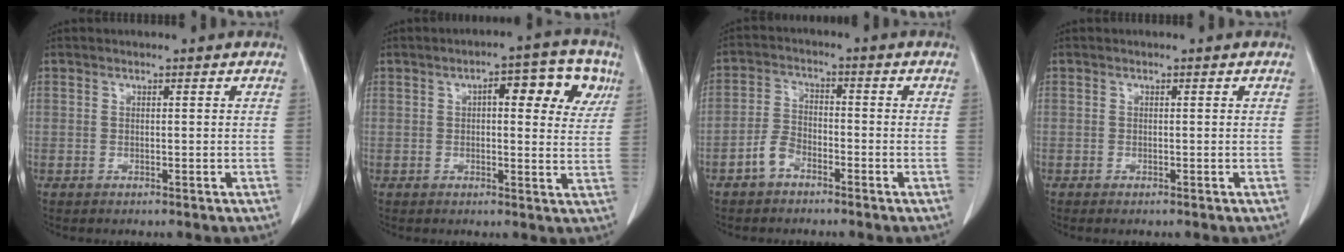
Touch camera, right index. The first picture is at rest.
{"total": 10.5, "force": [3.8, 3.8, 9.0], "torque": [-0.115, 0.025, 0.047]}
{"total": 4.7, "force": [-2.8, 2.8, 2.5], "torque": [-0.058, 0.014, -0.055]}
{"total": 0.9, "force": [-0.3, 0.5, 0.7], "torque": [-0.020, -0.002, -0.003]}